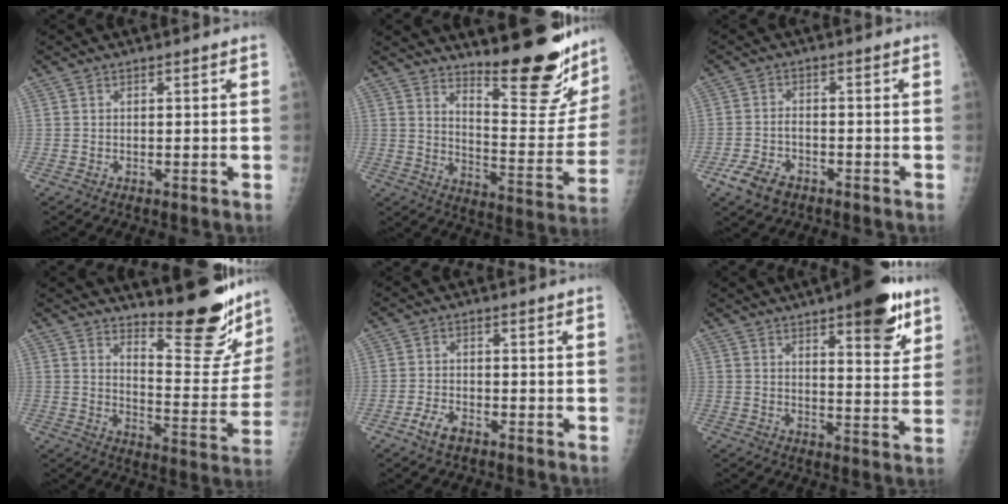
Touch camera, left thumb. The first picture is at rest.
{"total": 20.7, "force": [16.9, 4.6, 11.1], "torque": [-0.122, -0.149, 0.231]}
{"total": 5.6, "force": [-3.5, 3.2, 3.2], "torque": [-0.067, 0.012, -0.061]}
{"total": 17.1, "force": [14.6, 3.7, 8.0], "torque": [-0.074, -0.143, 0.199]}
{"total": 3.7, "force": [-2.4, 1.8, 2.2], "torque": [-0.043, 0.011, -0.043]}
{"total": 13.8, "force": [8.1, 4.2, 10.4], "torque": [-0.110, -0.039, 0.108]}